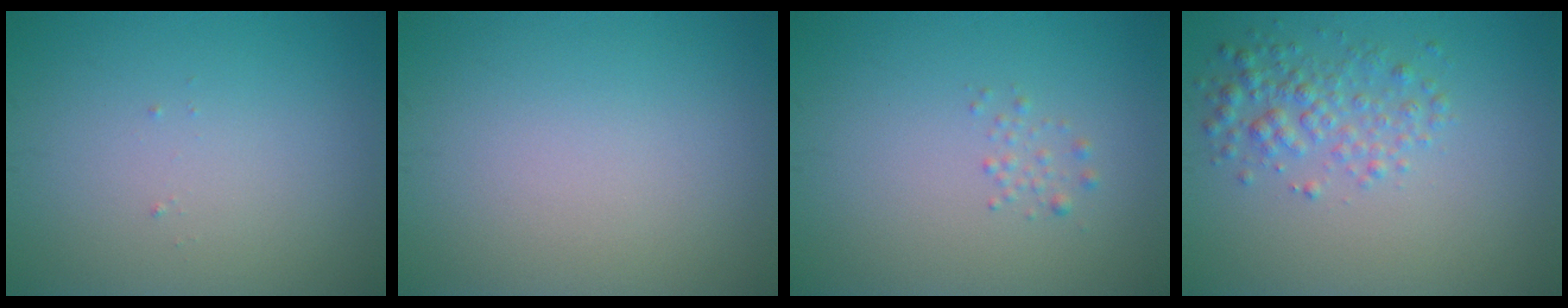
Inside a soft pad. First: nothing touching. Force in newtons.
{"total": 0.0}
{"total": 0.8, "press": 0.8, "slide": 0.0}
{"total": 2.8, "press": 2.8, "slide": 0.1}